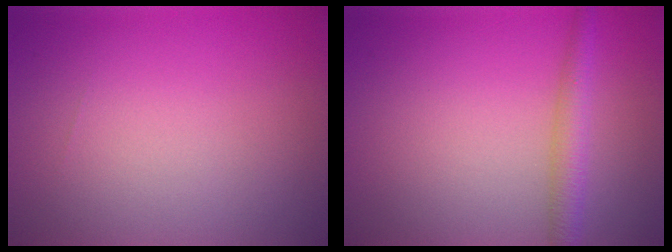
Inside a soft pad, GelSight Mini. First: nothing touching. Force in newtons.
{"total": 2.5, "press": 2.5, "slide": 0.1}